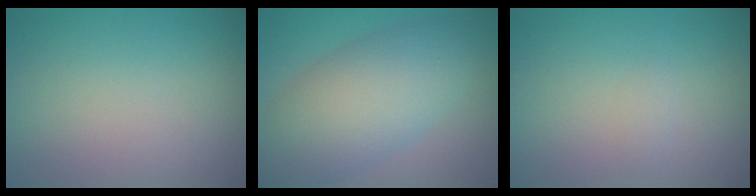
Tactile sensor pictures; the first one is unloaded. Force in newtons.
{"total": 7.9, "press": 7.9, "slide": 0.3}
{"total": 0.5, "press": 0.5, "slide": 0.0}